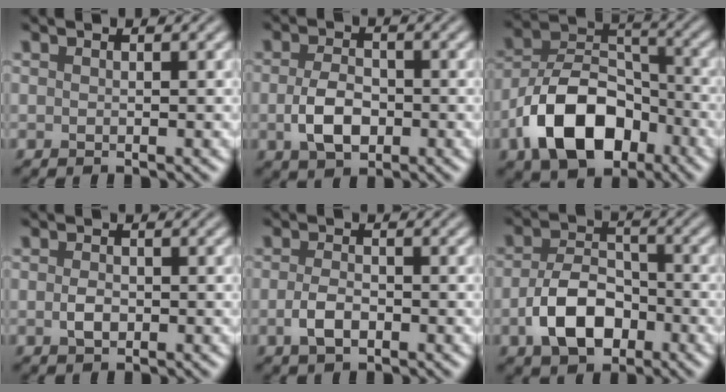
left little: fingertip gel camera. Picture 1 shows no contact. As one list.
[{"total": 3.9, "force": [-0.9, 2.5, 2.9], "torque": [-0.062, -0.004, -0.020]}, {"total": 9.8, "force": [-4.7, 5.9, 6.3], "torque": [-0.114, 0.006, -0.093]}, {"total": 1.6, "force": [-0.3, 1.1, 1.2], "torque": [-0.025, -0.002, -0.008]}, {"total": 2.3, "force": [-0.9, 1.3, 1.7], "torque": [-0.035, -0.001, -0.019]}, {"total": 6.2, "force": [-2.3, 3.9, 4.1], "torque": [-0.081, -0.003, -0.043]}]